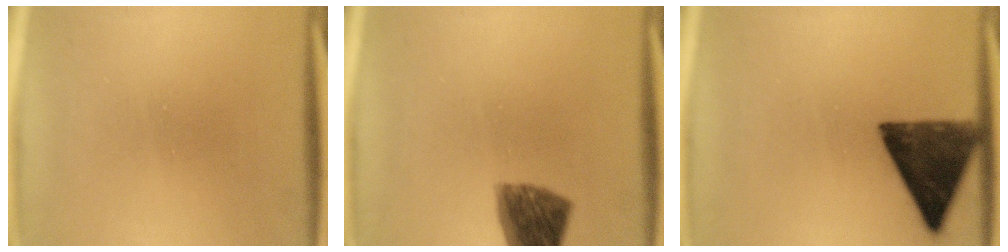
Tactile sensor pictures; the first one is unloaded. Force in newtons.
{"total": 8.8}
{"total": 13.2}